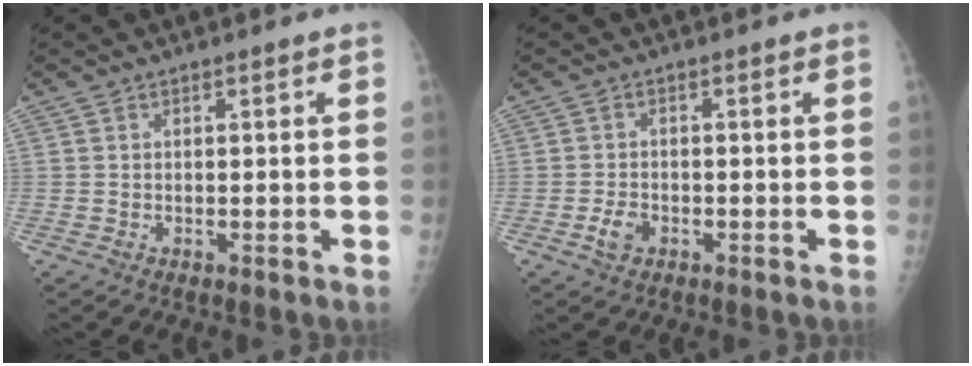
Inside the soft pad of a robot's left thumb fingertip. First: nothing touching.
{"total": 2.8, "force": [-1.3, 1.9, 1.7], "torque": [-0.030, 0.003, -0.022]}